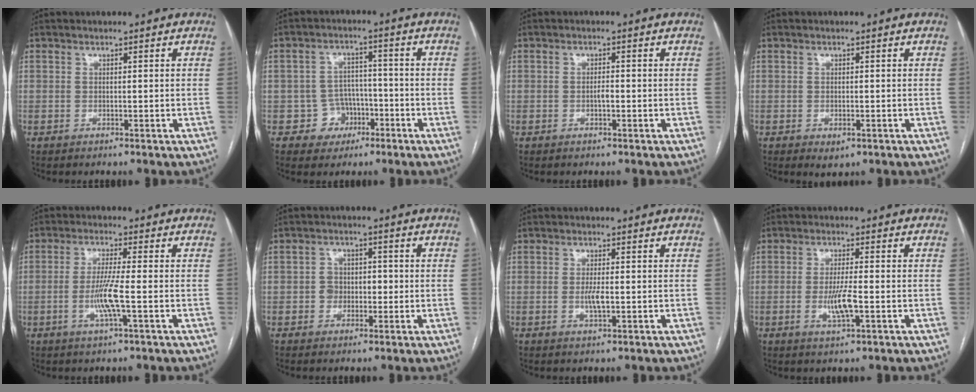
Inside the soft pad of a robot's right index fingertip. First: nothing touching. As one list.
[{"total": 5.4, "force": [-2.3, 4.9, 0.5], "torque": [0.004, 0.016, -0.031]}, {"total": 1.2, "force": [-0.4, 0.4, 1.1], "torque": [-0.018, 0.002, -0.008]}, {"total": 1.8, "force": [-0.8, 1.0, 1.3], "torque": [-0.015, -0.001, -0.003]}, {"total": 5.9, "force": [-1.5, -0.3, 5.7], "torque": [-0.116, -0.008, -0.031]}, {"total": 3.5, "force": [-0.6, 3.0, 1.8], "torque": [-0.025, 0.017, -0.011]}, {"total": 2.6, "force": [-0.4, 0.5, 2.5], "torque": [-0.054, -0.003, -0.007]}, {"total": 4.8, "force": [-1.2, 0.5, 4.7], "torque": [-0.096, -0.009, -0.021]}]